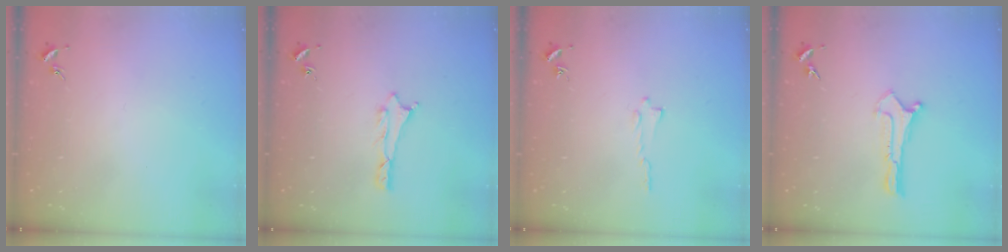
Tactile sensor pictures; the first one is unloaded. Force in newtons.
{"total": 0.8, "press": 0.8, "slide": 0.2}
{"total": 0.0}
{"total": 0.0}